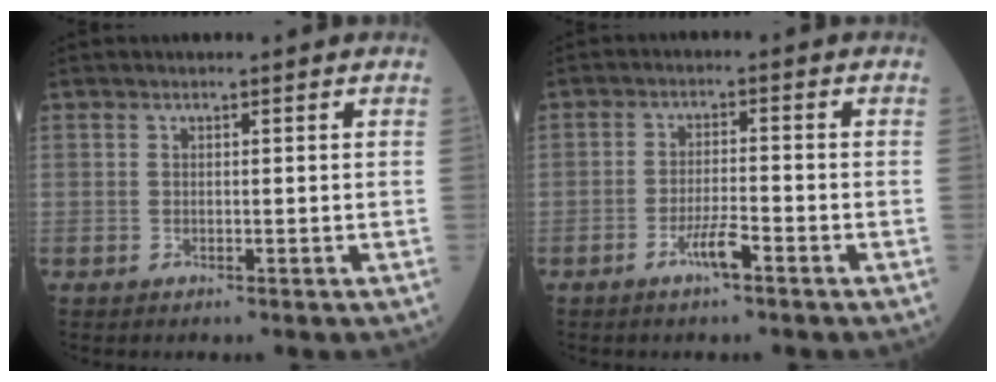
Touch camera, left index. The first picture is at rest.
{"total": 3.7, "force": [-2.4, 0.3, 2.8], "torque": [-0.057, -0.002, -0.046]}